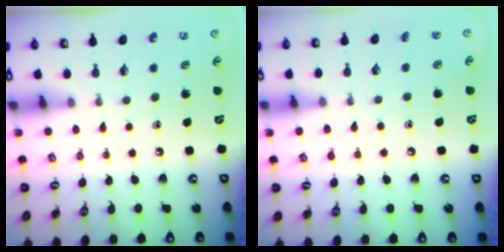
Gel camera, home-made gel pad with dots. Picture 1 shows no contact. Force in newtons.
{"total": 3.5, "press": 3.5, "slide": 0.4}